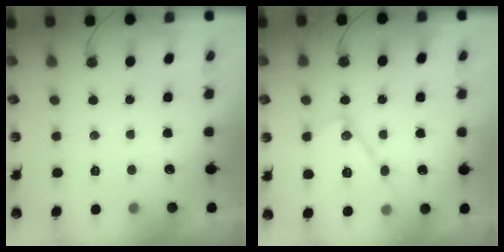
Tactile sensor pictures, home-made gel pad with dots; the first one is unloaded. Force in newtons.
{"total": 13.5, "press": 13.4, "slide": 1.2}